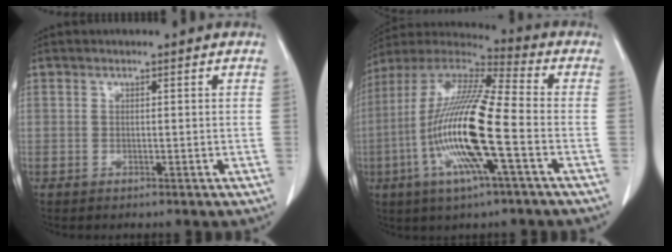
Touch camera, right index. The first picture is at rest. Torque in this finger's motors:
{"motor_torque": [2.00, -0.14, 1.05, 0.21]}